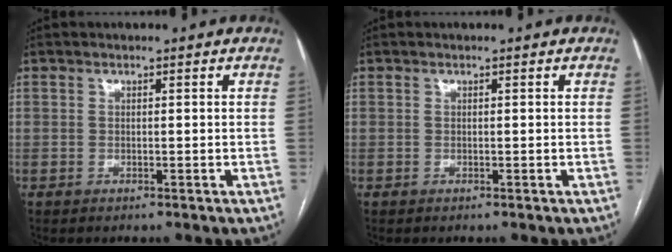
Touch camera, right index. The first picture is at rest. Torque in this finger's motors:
{"motor_torque": [0.00, 0.00, 0.00, -0.01]}